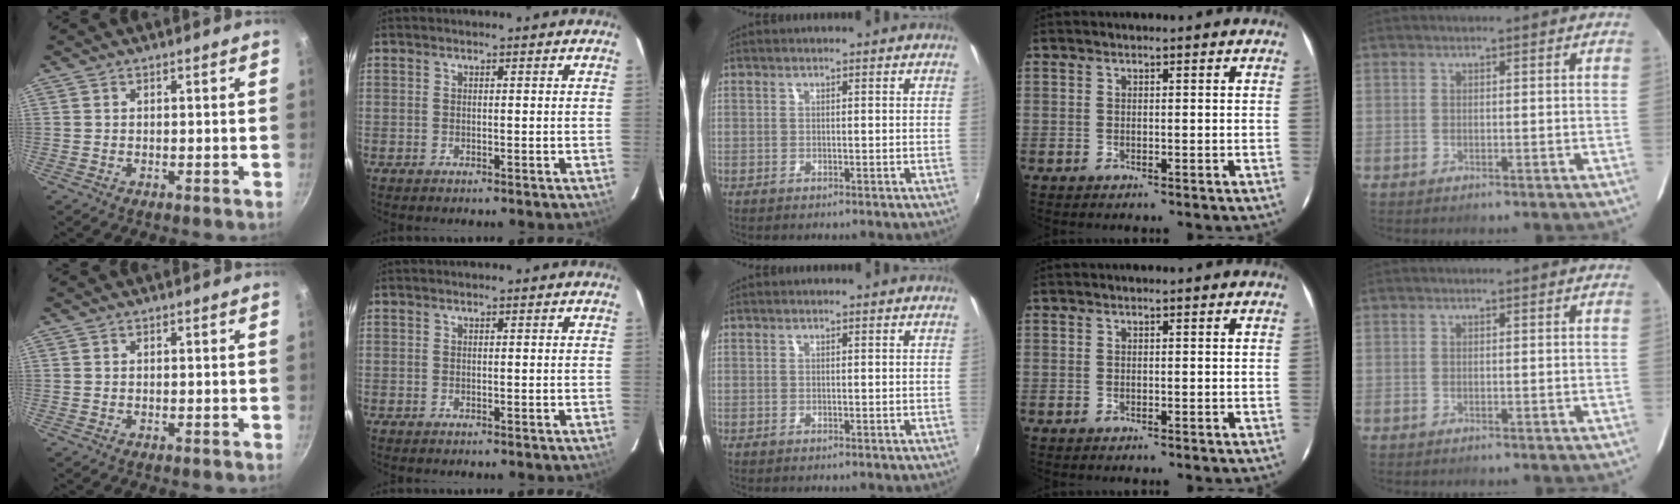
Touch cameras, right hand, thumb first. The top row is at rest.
{}